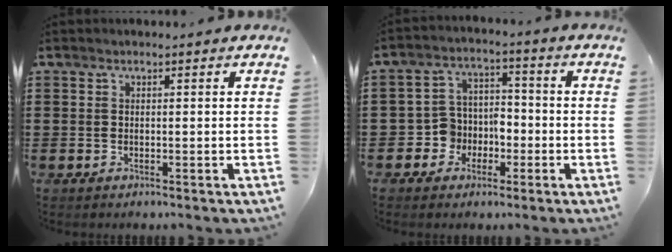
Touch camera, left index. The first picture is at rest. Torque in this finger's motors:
{"motor_torque": [0.47, 0.93, 0.38, 0.05]}